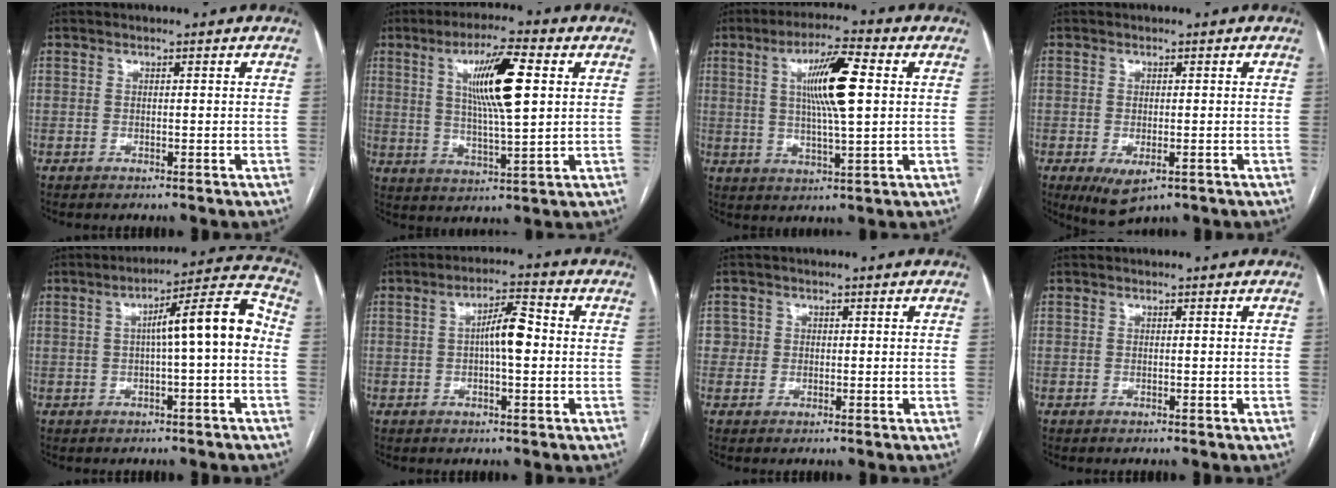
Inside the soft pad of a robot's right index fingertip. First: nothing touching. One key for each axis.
{"total": 11.4, "fx": 3.2, "fy": 1.2, "fz": 10.9, "tx": -0.192, "ty": 0.005, "tz": 0.055}
{"total": 10.6, "fx": 2.3, "fy": 1.1, "fz": 10.3, "tx": -0.182, "ty": 0.007, "tz": 0.037}
{"total": 4.8, "fx": -2.1, "fy": 2.2, "fz": 3.8, "tx": -0.060, "ty": -0.012, "tz": -0.023}
{"total": 9.9, "fx": -0.1, "fy": 0.8, "fz": 9.8, "tx": -0.139, "ty": 0.034, "tz": -0.005}
{"total": 5.9, "fx": 0.1, "fy": 1.3, "fz": 5.7, "tx": -0.099, "ty": 0.015, "tz": -0.003}
{"total": 2.1, "fx": 0.3, "fy": 2.1, "fz": -0.1, "tx": 0.018, "ty": 0.008, "tz": 0.001}
{"total": 0.0}